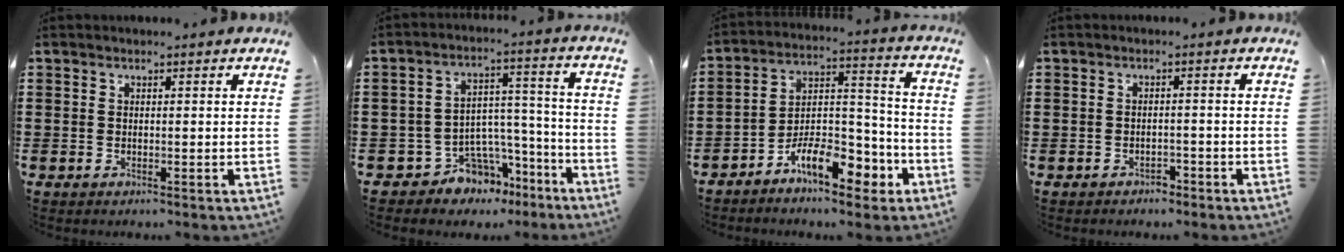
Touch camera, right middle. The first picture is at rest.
{"total": 7.4, "force": [-5.8, 4.4, 1.5], "torque": [-0.030, 0.021, -0.103]}
{"total": 9.5, "force": [-6.3, 4.1, 5.8], "torque": [-0.099, 0.021, -0.114]}
{"total": 1.6, "force": [-1.4, 0.6, -0.1], "torque": [-0.004, 0.004, -0.033]}